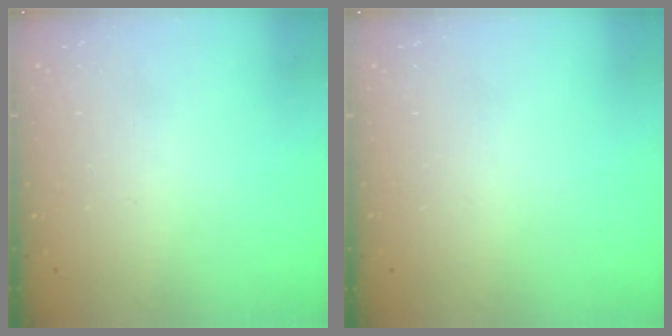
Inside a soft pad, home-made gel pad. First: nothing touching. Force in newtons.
{"total": 0.0}